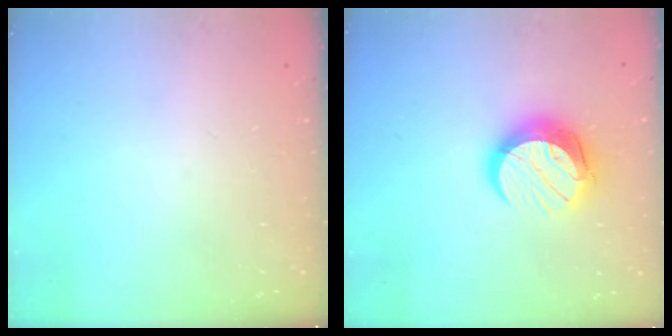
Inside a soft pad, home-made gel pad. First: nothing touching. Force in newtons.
{"total": 12.5, "press": 12.5, "slide": 1.2}